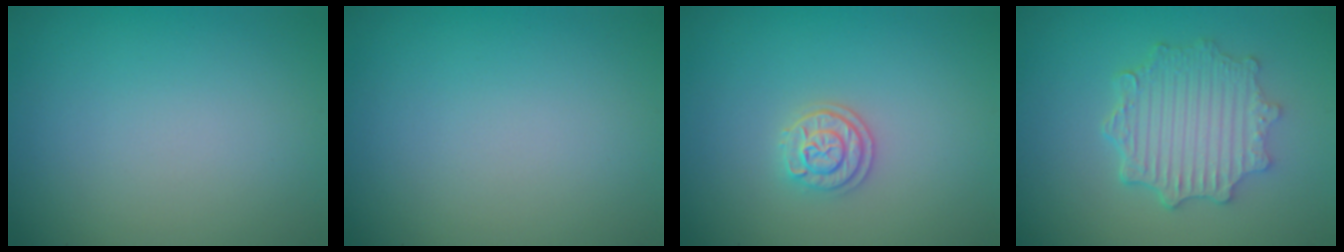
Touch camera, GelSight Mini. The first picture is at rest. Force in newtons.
{"total": 0.0}
{"total": 2.2, "press": 2.1, "slide": 0.9}
{"total": 4.9, "press": 4.0, "slide": 2.9}